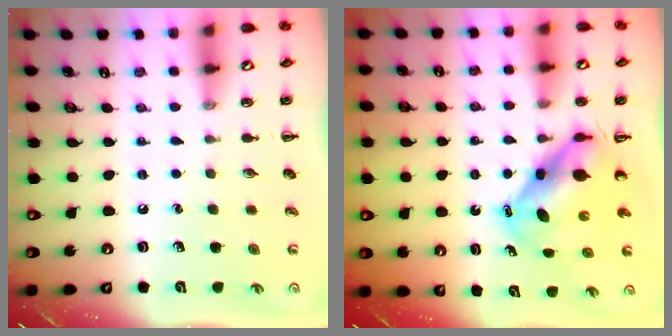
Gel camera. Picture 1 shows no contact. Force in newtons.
{"total": 6.4, "press": 6.2, "slide": 1.6}